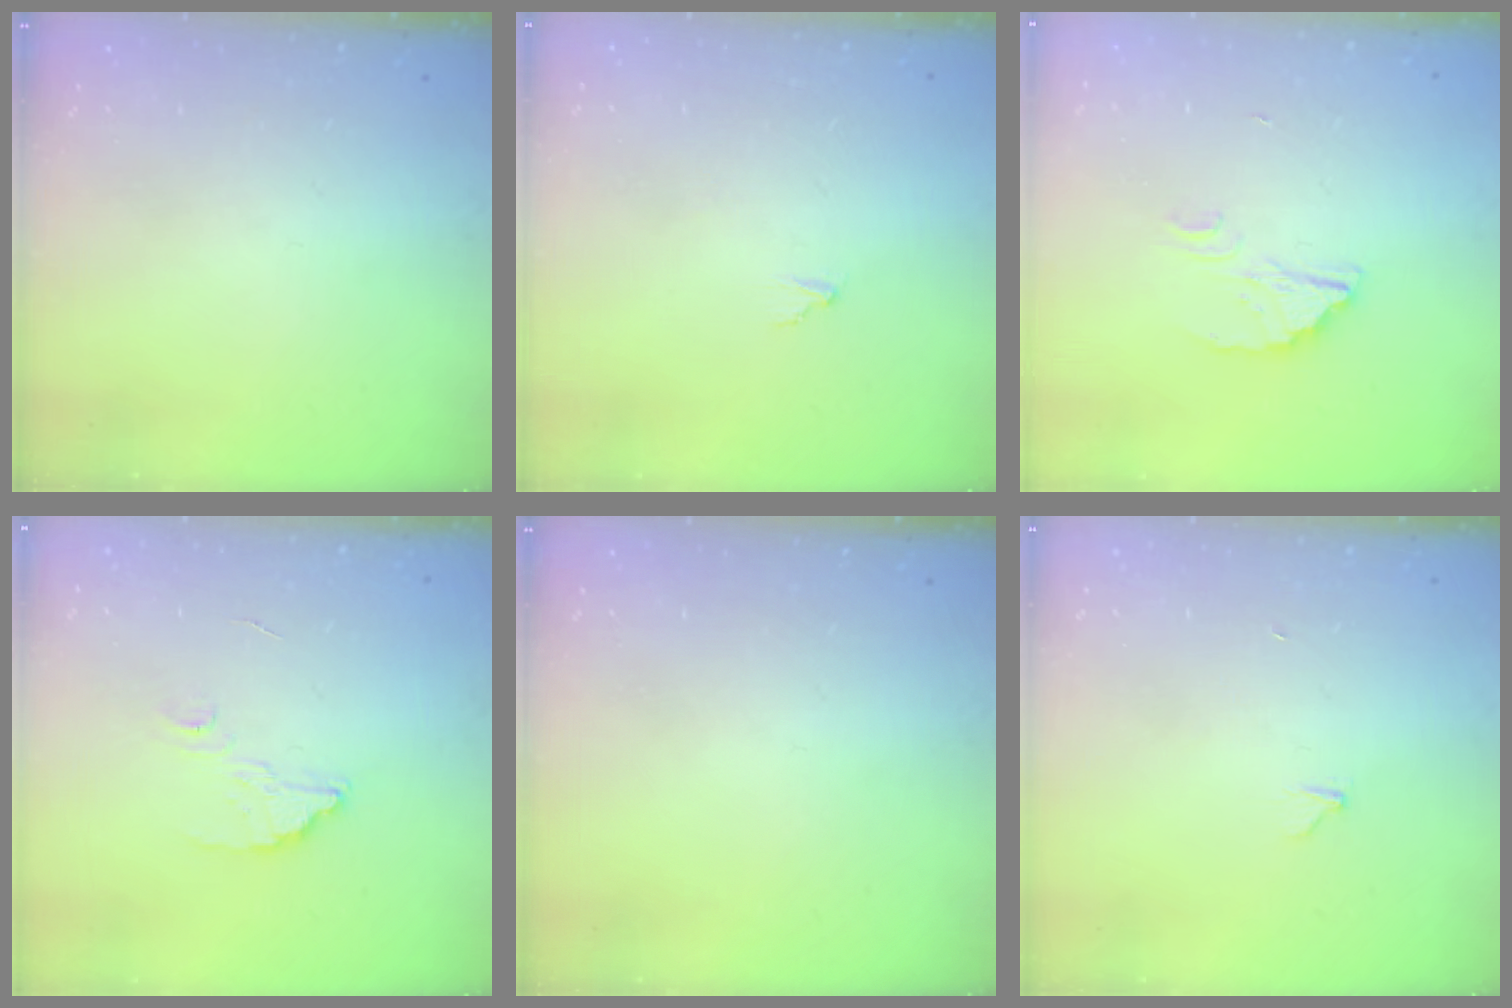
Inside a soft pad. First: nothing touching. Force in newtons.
{"total": 2.0, "press": 2.0, "slide": 0.1}
{"total": 2.2, "press": 2.2, "slide": 0.2}
{"total": 3.9, "press": 3.9, "slide": 0.2}
{"total": 0.0}
{"total": 3.3, "press": 3.3, "slide": 0.3}